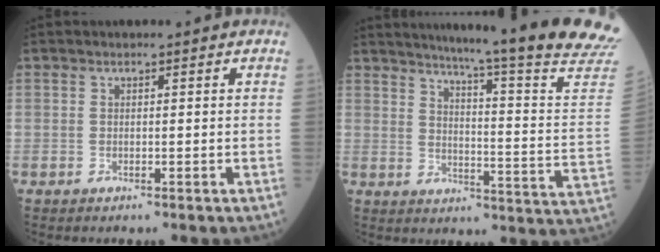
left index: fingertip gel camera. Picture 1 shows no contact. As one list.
[{"total": 24.0, "force": [20.7, -2.7, 11.8], "torque": [-0.178, -0.102, 0.253]}]